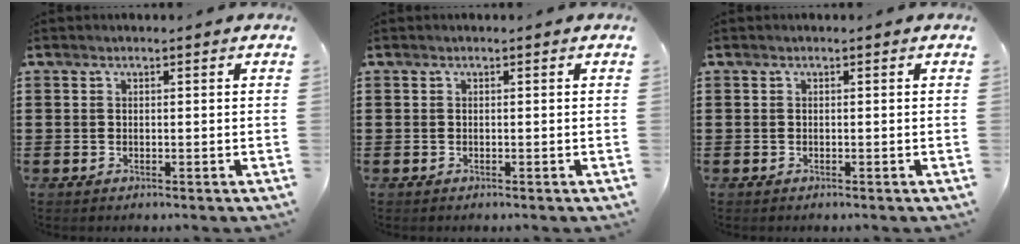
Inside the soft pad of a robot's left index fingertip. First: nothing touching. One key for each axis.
{"total": 0.0}
{"total": 0.0}